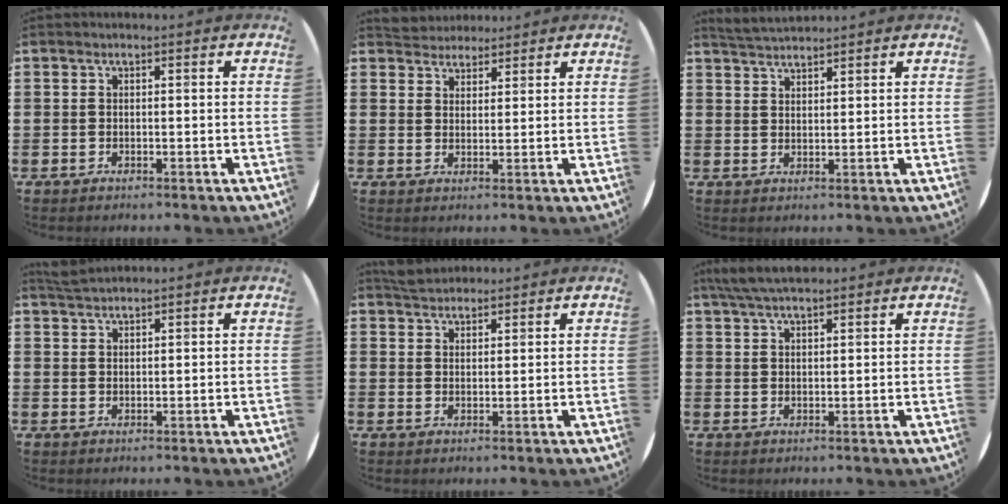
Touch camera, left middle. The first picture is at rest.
{"total": 3.2, "force": [3.1, 0.9, -0.2], "torque": [-0.005, -0.004, 0.059]}
{"total": 3.0, "force": [3.0, 0.1, 0.2], "torque": [-0.011, -0.004, 0.058]}
{"total": 2.0, "force": [2.0, 0.2, 0.3], "torque": [-0.010, 0.003, 0.038]}
{"total": 2.8, "force": [2.7, 0.8, 0.2], "torque": [-0.010, 0.000, 0.053]}
{"total": 4.4, "force": [3.9, 0.8, 2.0], "torque": [-0.048, -0.002, 0.073]}